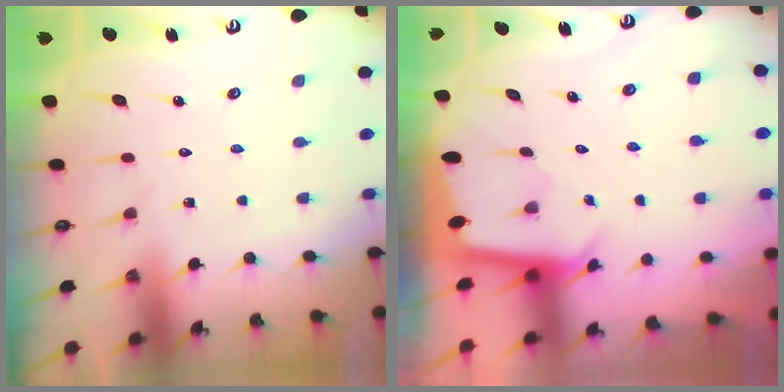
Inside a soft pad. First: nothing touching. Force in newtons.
{"total": 2.1, "press": 2.1, "slide": 0.1}